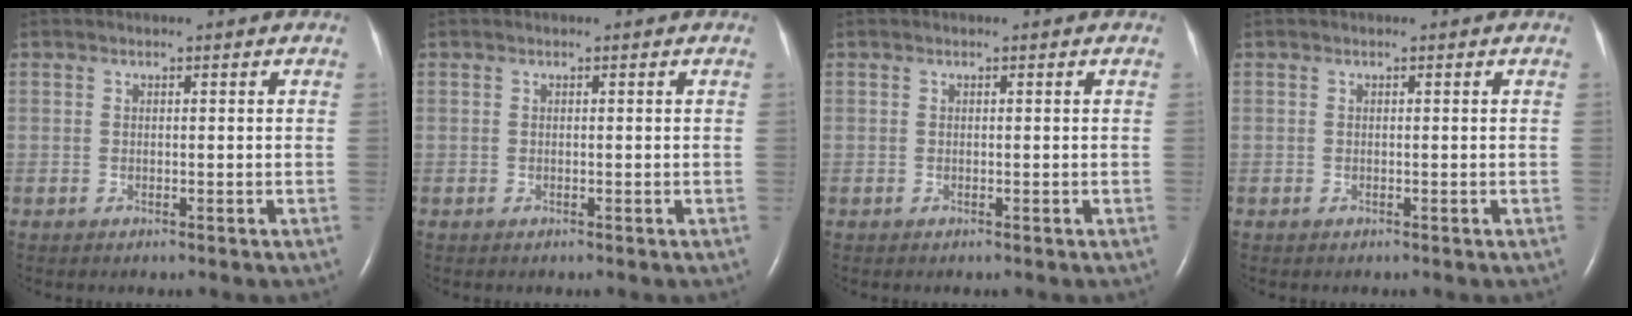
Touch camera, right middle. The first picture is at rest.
{"total": 0.0}
{"total": 0.0}
{"total": 0.0}